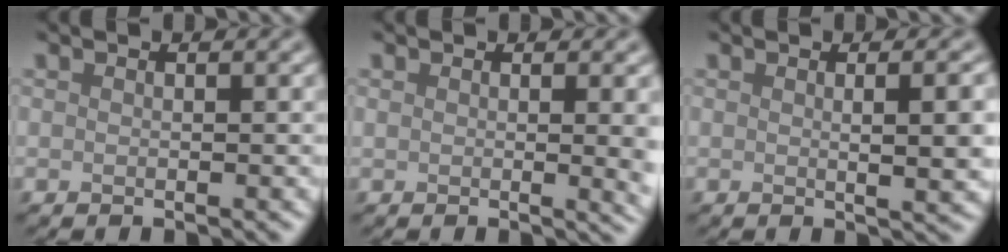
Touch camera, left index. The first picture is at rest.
{"total": 3.4, "force": [0.8, 1.3, 3.1], "torque": [-0.028, -0.001, 0.012]}
{"total": 4.2, "force": [0.4, 1.1, 4.1], "torque": [-0.050, 0.004, 0.009]}